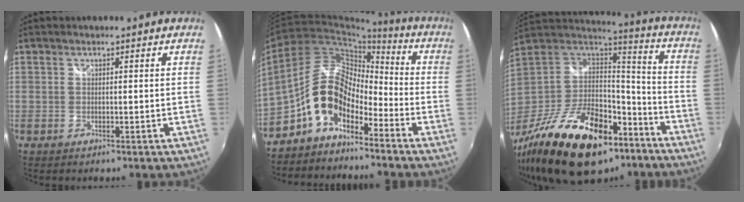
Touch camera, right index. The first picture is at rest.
{"total": 11.3, "force": [-7.1, 5.7, 6.7], "torque": [-0.127, 0.031, -0.145]}
{"total": 32.9, "force": [-19.8, 16.0, 20.9], "torque": [-0.406, -0.016, -0.300]}